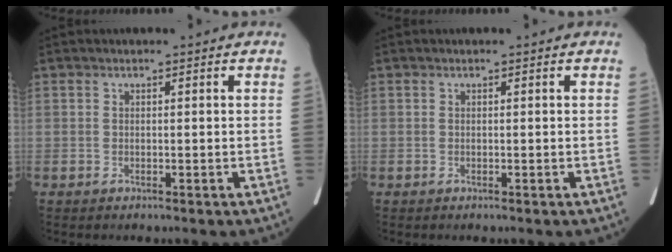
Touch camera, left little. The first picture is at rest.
{"total": 0.0}